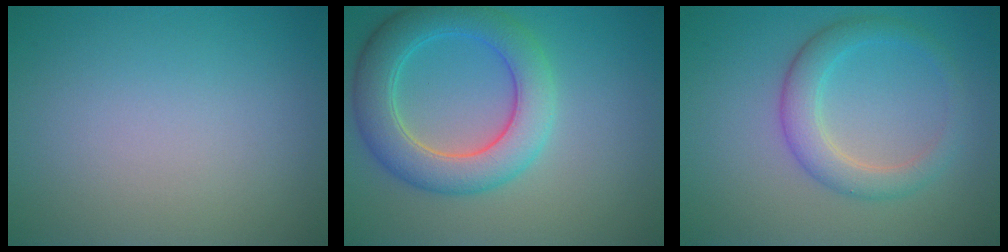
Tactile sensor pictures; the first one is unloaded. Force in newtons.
{"total": 6.3, "press": 6.3, "slide": 0.5}
{"total": 3.4, "press": 3.4, "slide": 0.2}